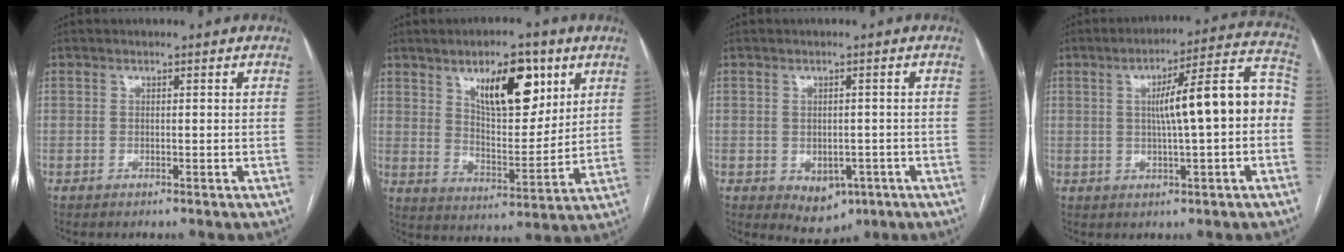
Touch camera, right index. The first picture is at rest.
{"total": 12.7, "force": [6.5, 4.7, 9.8], "torque": [-0.156, 0.004, 0.113]}
{"total": 5.1, "force": [-1.9, 3.6, 3.1], "torque": [-0.035, -0.001, -0.011]}
{"total": 12.8, "force": [0.0, 1.4, 12.7], "torque": [-0.177, 0.038, -0.001]}